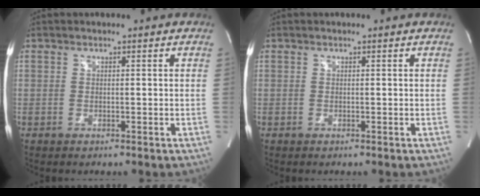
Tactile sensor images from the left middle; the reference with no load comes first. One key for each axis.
{"total": 0.0}